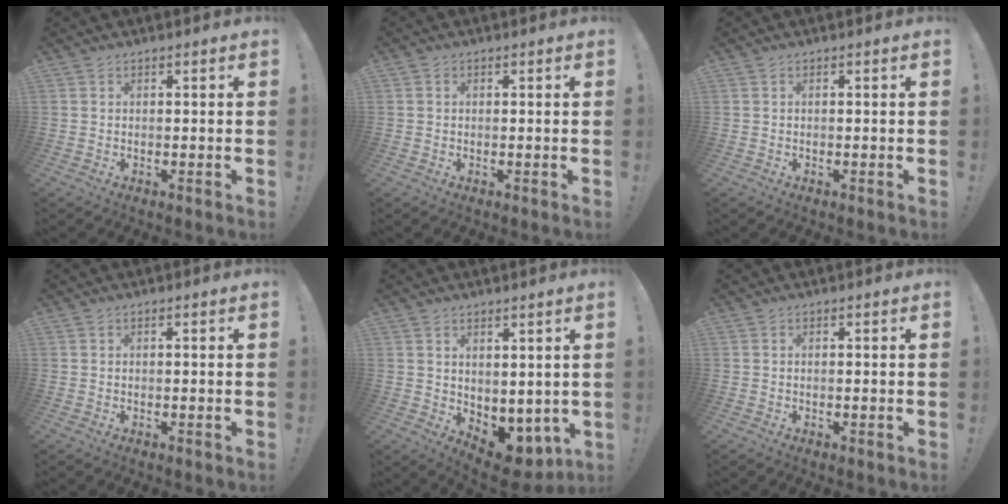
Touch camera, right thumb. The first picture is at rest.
{"total": 0.8, "force": [0.2, 0.7, 0.0], "torque": [-0.004, 0.003, 0.006]}
{"total": 0.0}
{"total": 0.0}
{"total": 5.5, "force": [0.4, 4.6, 3.0], "torque": [-0.019, -0.019, 0.019]}
{"total": 0.0}